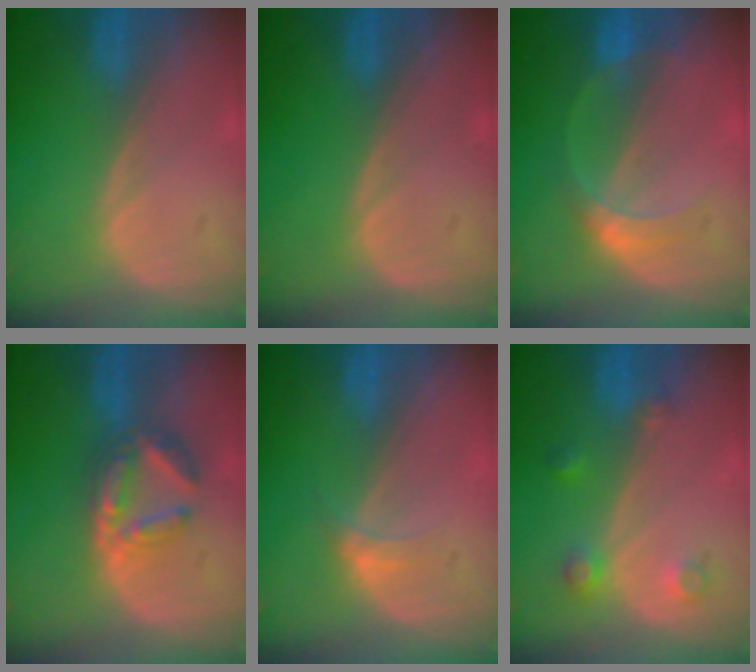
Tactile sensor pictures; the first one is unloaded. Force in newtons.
{"total": 0.0}
{"total": 4.1, "press": 4.0, "slide": 0.3}
{"total": 6.0, "press": 5.7, "slide": 2.1}
{"total": 2.3, "press": 1.9, "slide": 1.3}
{"total": 3.5, "press": 3.1, "slide": 1.6}